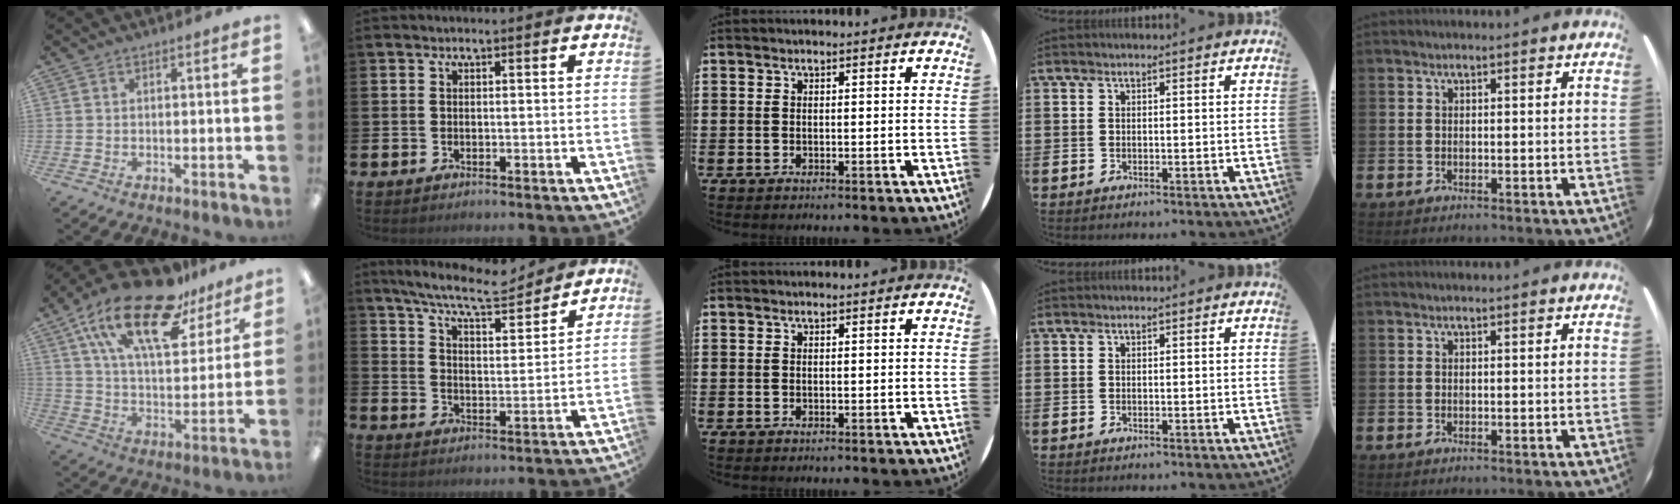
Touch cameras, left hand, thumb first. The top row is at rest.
{"thumb": {"total": 23.3, "force": [14.8, 9.9, 15.0], "torque": [-0.267, -0.077, 0.255]}, "index": {"total": 8.4, "force": [7.8, 1.2, 3.0], "torque": [-0.081, -0.044, 0.137]}}